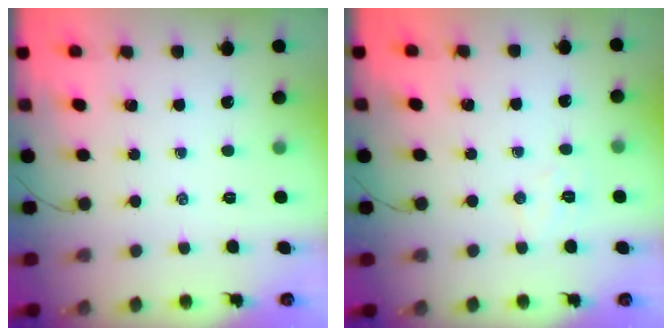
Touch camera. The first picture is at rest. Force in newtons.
{"total": 3.6, "press": 3.5, "slide": 0.8}